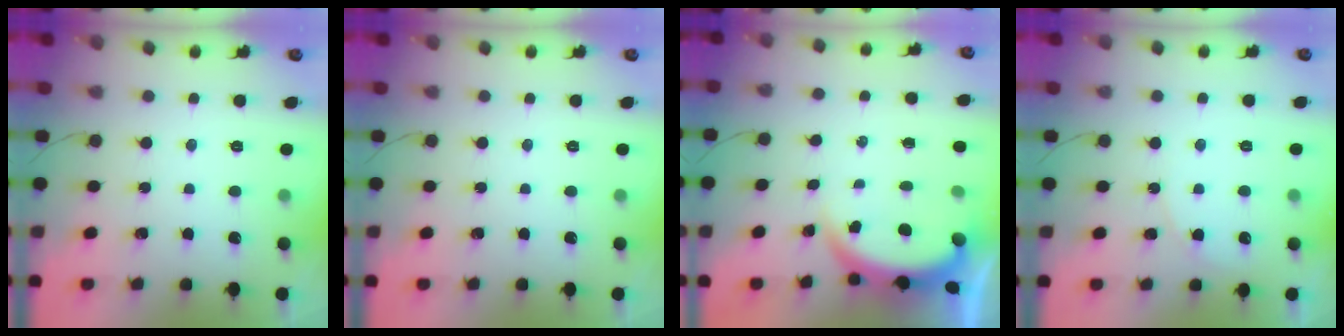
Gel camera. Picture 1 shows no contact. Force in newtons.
{"total": 0.0}
{"total": 3.8, "press": 3.8, "slide": 0.1}
{"total": 3.4, "press": 3.4, "slide": 0.4}